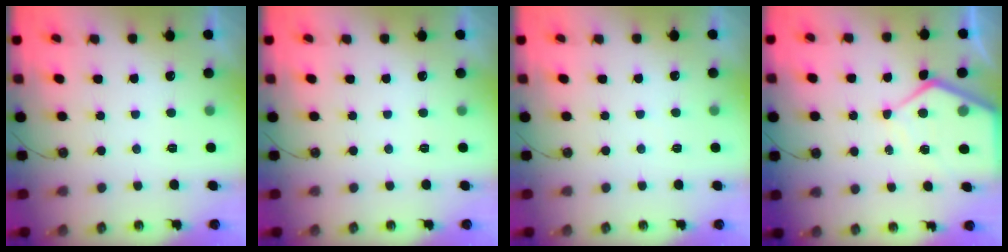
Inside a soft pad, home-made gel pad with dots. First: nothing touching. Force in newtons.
{"total": 0.0}
{"total": 1.8, "press": 1.8, "slide": 0.4}
{"total": 9.4, "press": 9.4, "slide": 0.8}